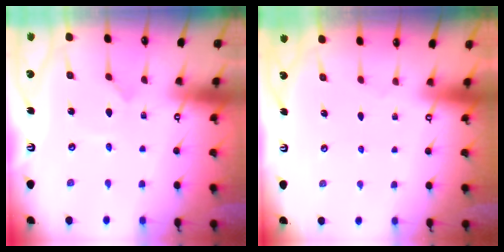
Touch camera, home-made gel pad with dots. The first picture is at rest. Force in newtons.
{"total": 0.0}